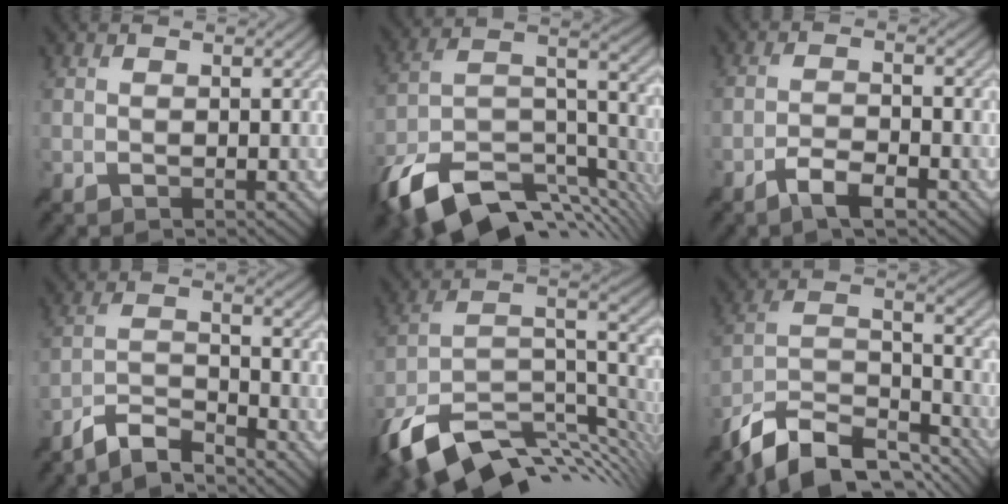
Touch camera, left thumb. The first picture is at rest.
{"total": 14.5, "force": [-9.6, 5.9, 9.1], "torque": [-0.202, -0.011, -0.161]}
{"total": 3.9, "force": [-2.6, 0.8, 2.8], "torque": [-0.059, 0.006, -0.053]}
{"total": 5.9, "force": [-5.2, 1.1, 2.5], "torque": [-0.054, -0.001, -0.107]}
{"total": 14.0, "force": [-6.7, 7.1, 10.1], "torque": [-0.224, -0.019, -0.106]}
{"total": 13.8, "force": [-10.6, 5.1, 7.1], "torque": [-0.157, 0.003, -0.190]}